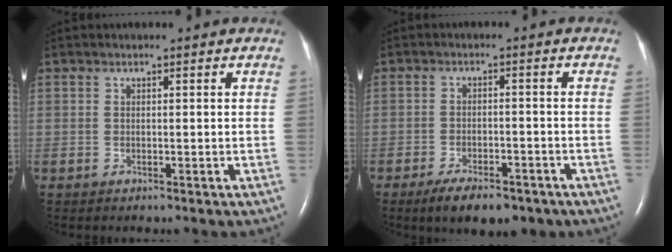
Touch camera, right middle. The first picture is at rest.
{"total": 7.7, "force": [-5.6, 3.0, 4.4], "torque": [-0.066, -0.003, -0.083]}